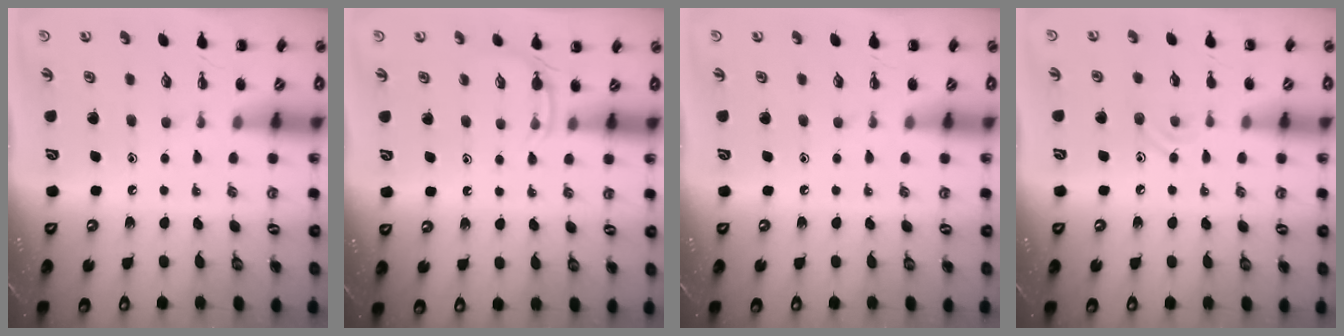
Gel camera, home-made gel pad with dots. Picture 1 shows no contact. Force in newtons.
{"total": 4.1, "press": 3.9, "slide": 1.2}
{"total": 0.0}
{"total": 8.3, "press": 7.9, "slide": 2.3}